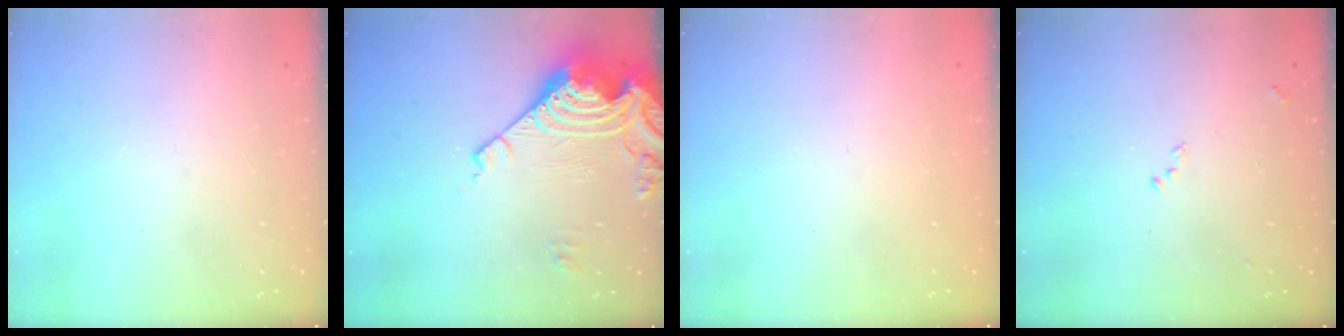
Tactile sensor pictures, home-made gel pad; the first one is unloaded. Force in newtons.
{"total": 17.4, "press": 17.3, "slide": 2.0}
{"total": 1.3, "press": 1.0, "slide": 0.7}
{"total": 7.5, "press": 7.5, "slide": 1.0}